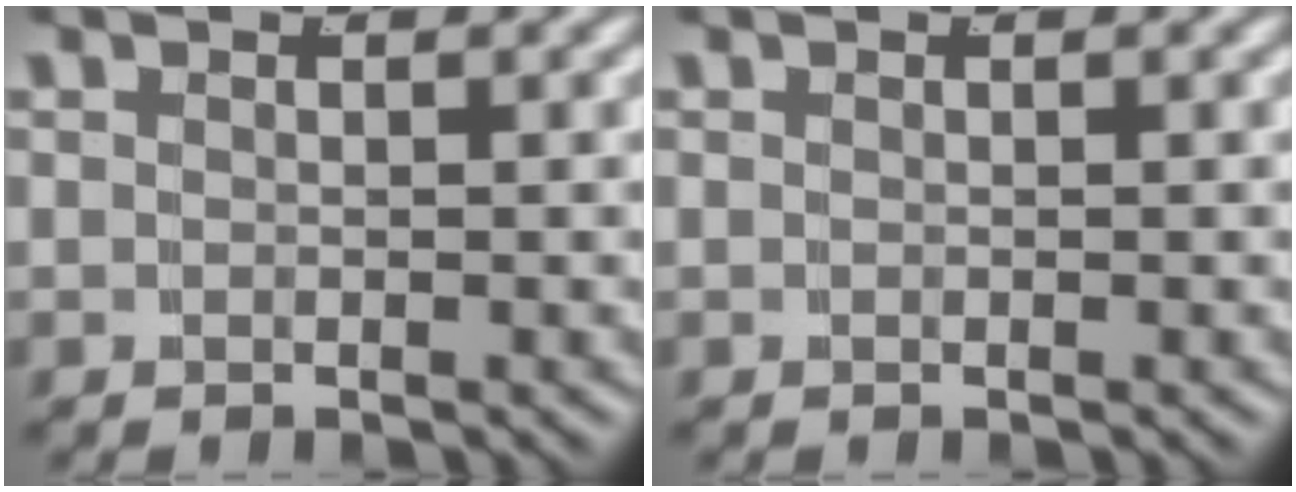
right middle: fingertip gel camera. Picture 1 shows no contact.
{"total": 0.0}